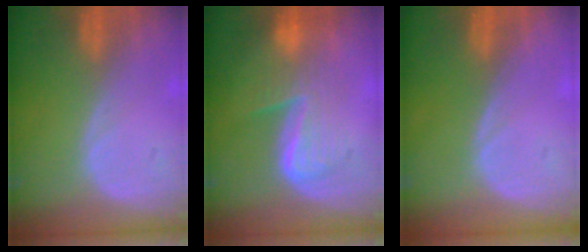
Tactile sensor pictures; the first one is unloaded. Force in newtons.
{"total": 6.6, "press": 6.5, "slide": 0.8}
{"total": 0.0}